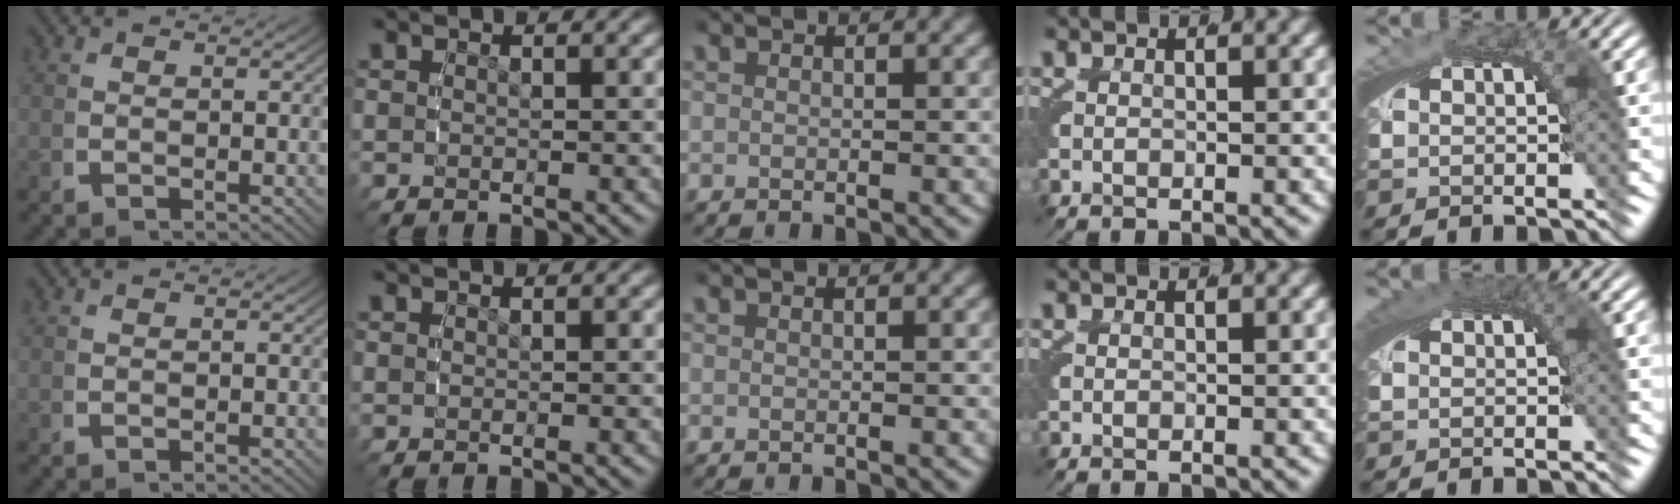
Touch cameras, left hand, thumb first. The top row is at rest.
{"little": {"total": 1.7, "force": [0.7, 0.2, 1.5], "torque": [-0.021, 0.006, 0.013]}}